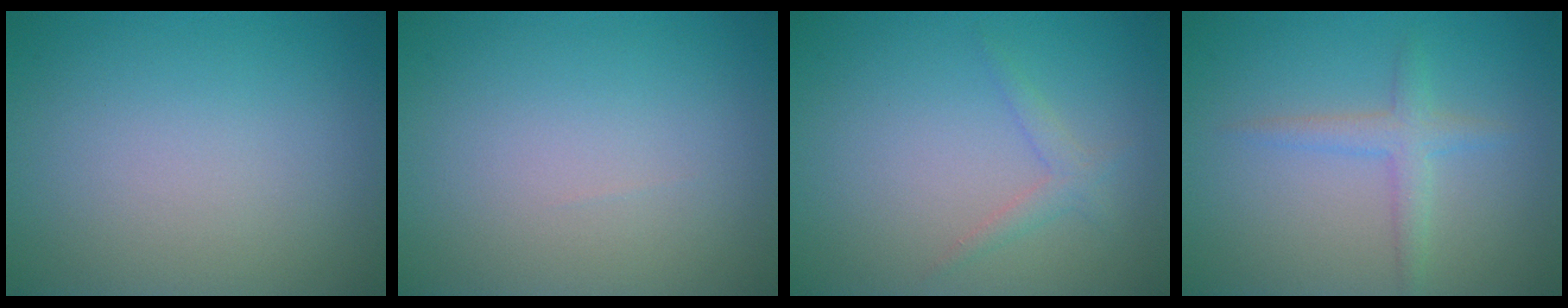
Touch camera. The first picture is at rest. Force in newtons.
{"total": 0.0}
{"total": 1.3, "press": 1.3, "slide": 0.1}
{"total": 2.0, "press": 2.0, "slide": 0.1}